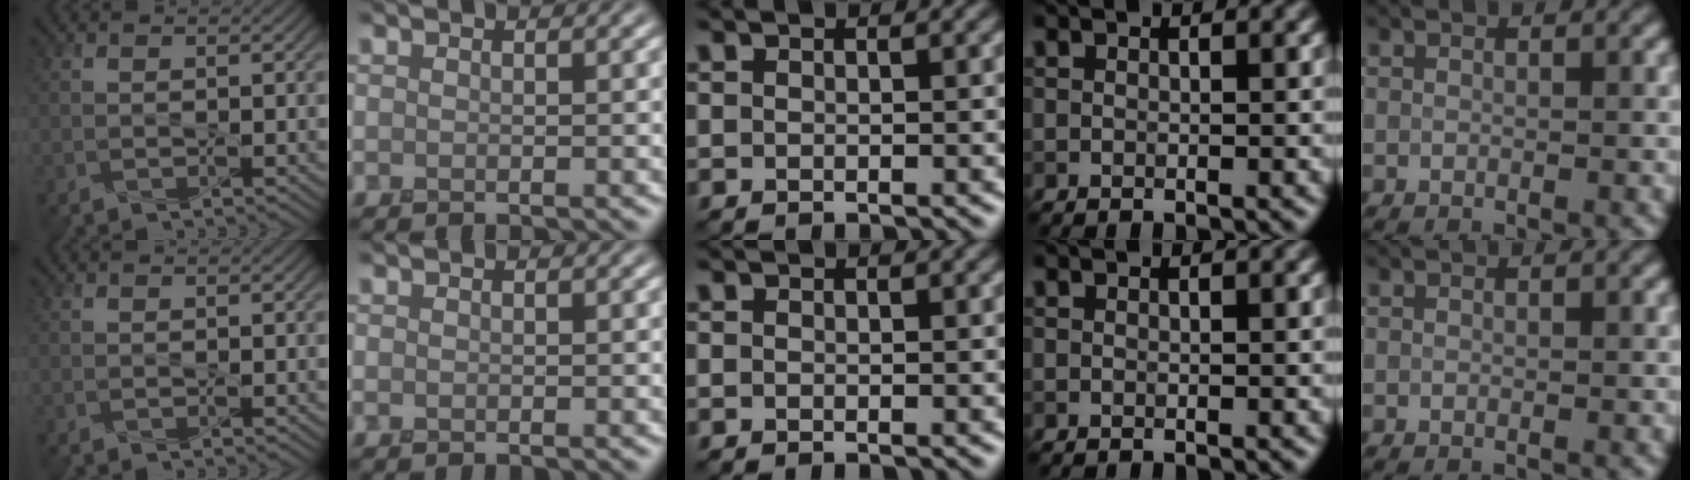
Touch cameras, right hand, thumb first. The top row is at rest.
{}